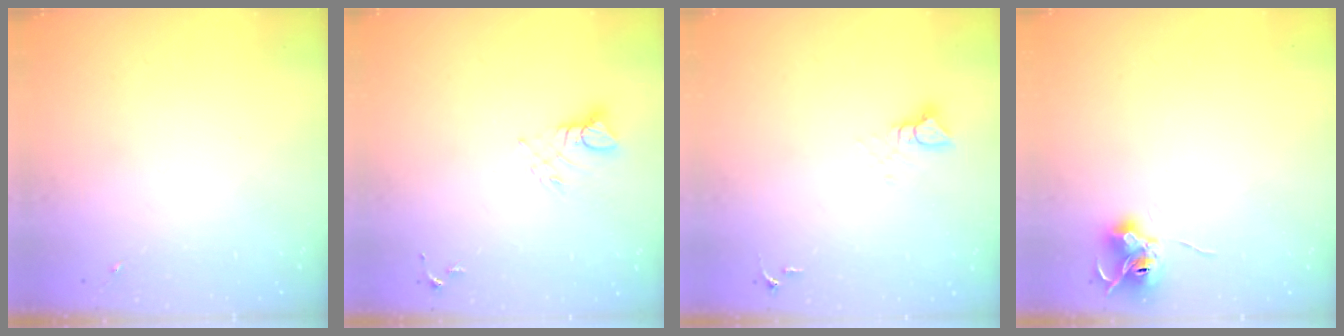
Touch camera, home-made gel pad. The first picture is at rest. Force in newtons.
{"total": 4.6, "press": 4.6, "slide": 0.2}
{"total": 3.3, "press": 3.3, "slide": 0.3}
{"total": 8.7, "press": 8.7, "slide": 0.4}